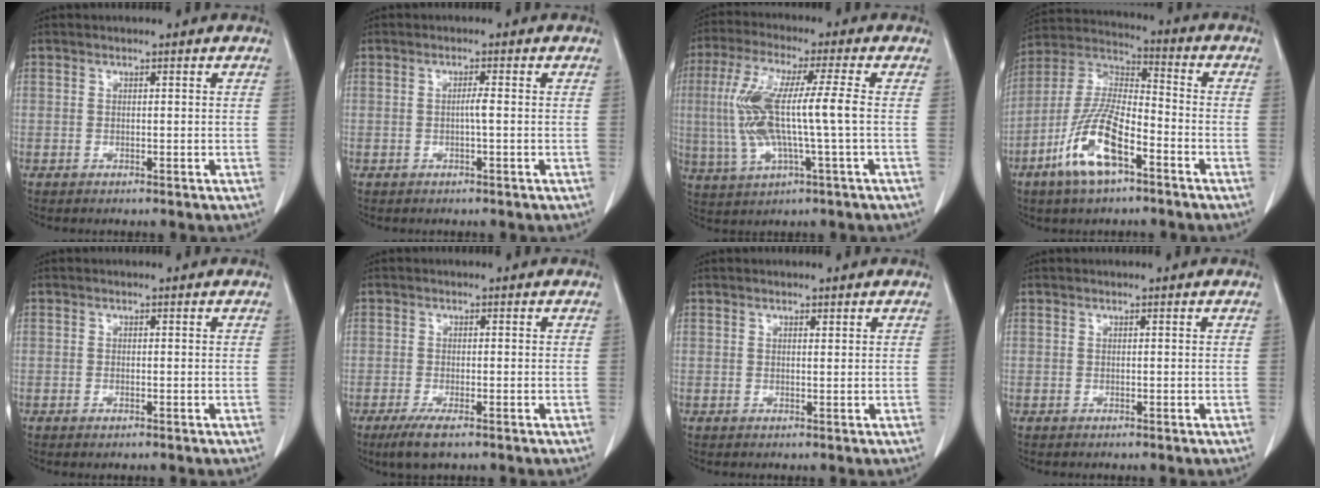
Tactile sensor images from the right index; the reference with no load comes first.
{"total": 1.3, "force": [-0.2, -0.2, 1.3], "torque": [-0.024, 0.001, -0.004]}
{"total": 12.4, "force": [-0.2, 1.1, 12.3], "torque": [-0.264, 0.012, -0.005]}
{"total": 13.2, "force": [-6.5, 3.9, 10.8], "torque": [-0.228, -0.002, -0.123]}
{"total": 0.7, "force": [-0.4, 0.2, 0.6], "torque": [-0.012, -0.001, -0.004]}
{"total": 3.9, "force": [-2.5, 0.7, 2.9], "torque": [-0.060, -0.010, -0.042]}
{"total": 0.6, "force": [0.4, 0.2, 0.3], "torque": [-0.009, -0.004, 0.006]}
{"total": 0.0}